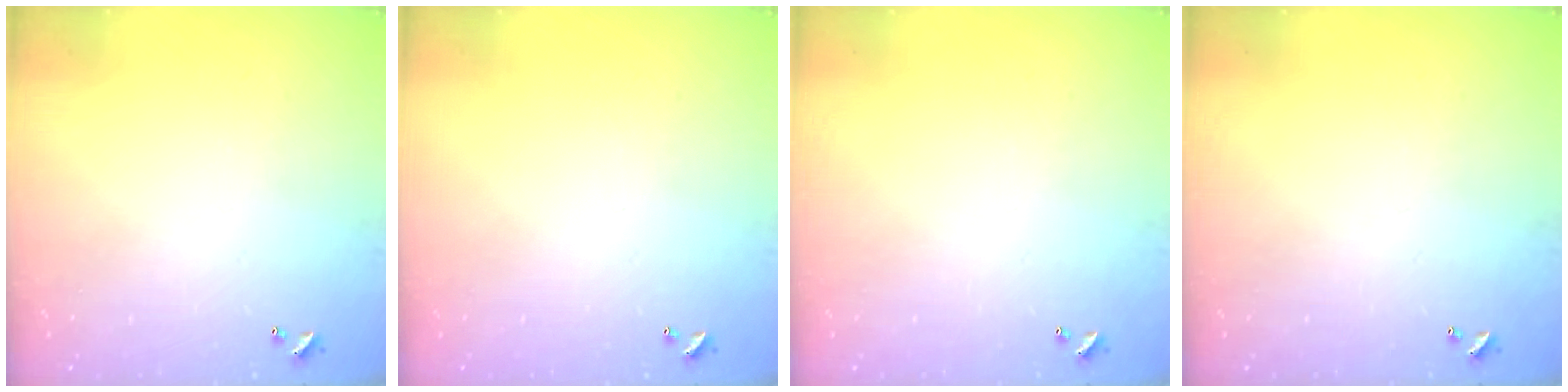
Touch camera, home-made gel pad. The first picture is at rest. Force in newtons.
{"total": 0.0}
{"total": 0.0}
{"total": 0.0}